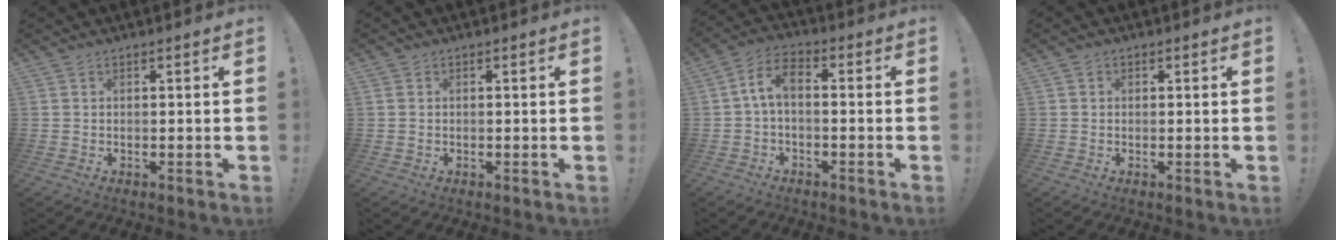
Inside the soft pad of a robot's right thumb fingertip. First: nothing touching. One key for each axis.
{"total": 0.5, "fx": 0.1, "fy": 0.4, "fz": 0.3, "tx": -0.009, "ty": 0.003, "tz": 0.002}
{"total": 6.6, "fx": -0.3, "fy": 3.3, "fz": 5.7, "tx": -0.123, "ty": 0.008, "tz": -0.003}
{"total": 0.9, "fx": 0.0, "fy": 0.8, "fz": 0.3, "tx": -0.003, "ty": 0.003, "tz": -0.002}